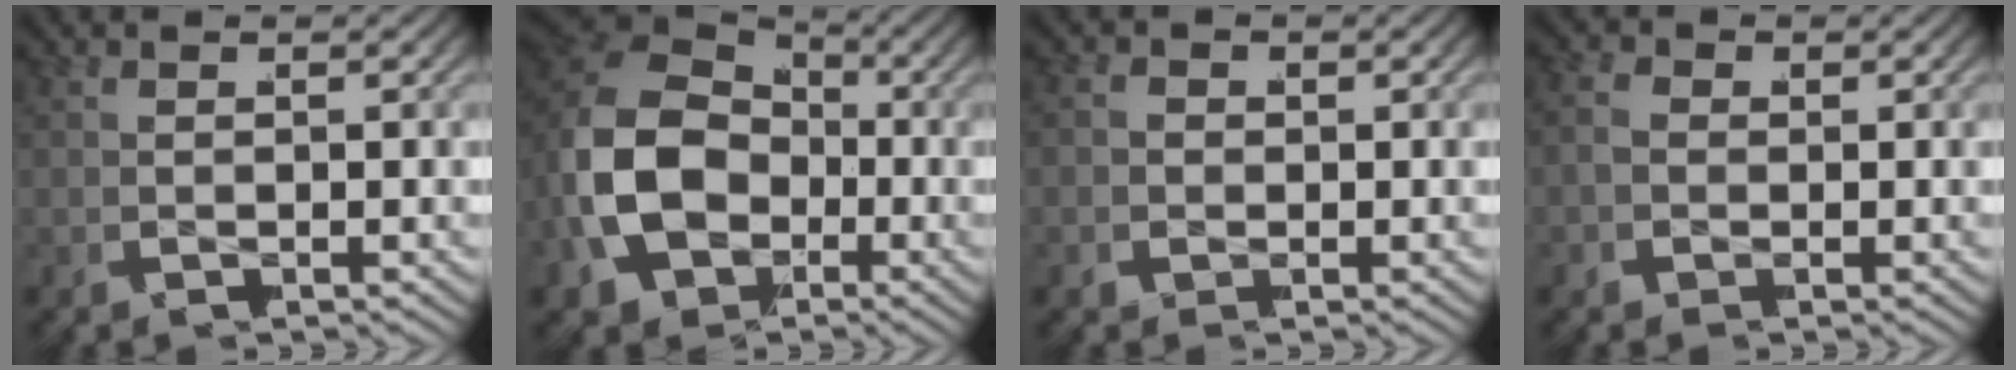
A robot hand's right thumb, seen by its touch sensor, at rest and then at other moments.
{"total": 13.6, "force": [-0.1, 10.4, 8.7], "torque": [-0.228, -0.025, 0.011]}
{"total": 1.3, "force": [-0.2, 1.2, 0.5], "torque": [-0.009, -0.004, -0.006]}
{"total": 1.8, "force": [-0.3, 1.5, 0.9], "torque": [-0.022, -0.003, -0.008]}